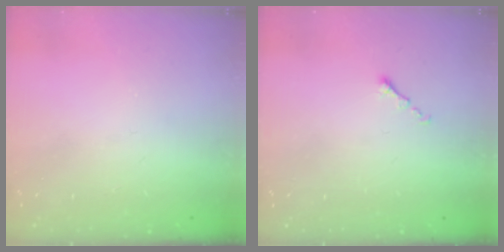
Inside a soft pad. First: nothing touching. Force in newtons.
{"total": 0.6, "press": 0.5, "slide": 0.2}